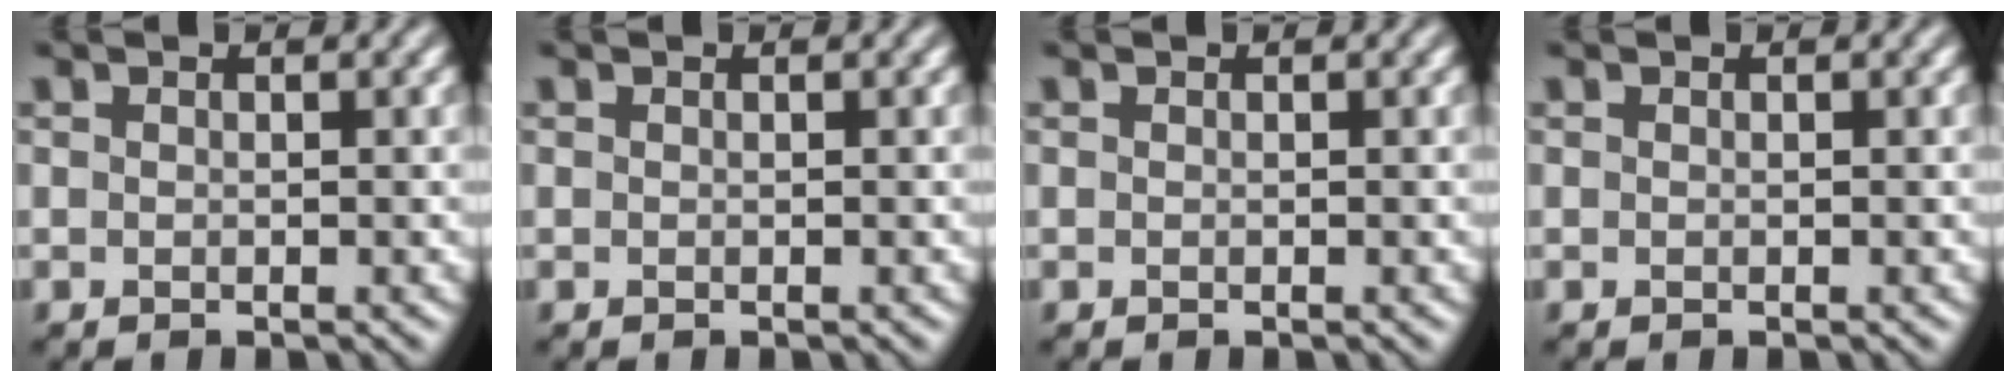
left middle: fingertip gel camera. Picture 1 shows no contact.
{"total": 0.0}
{"total": 0.0}
{"total": 0.0}